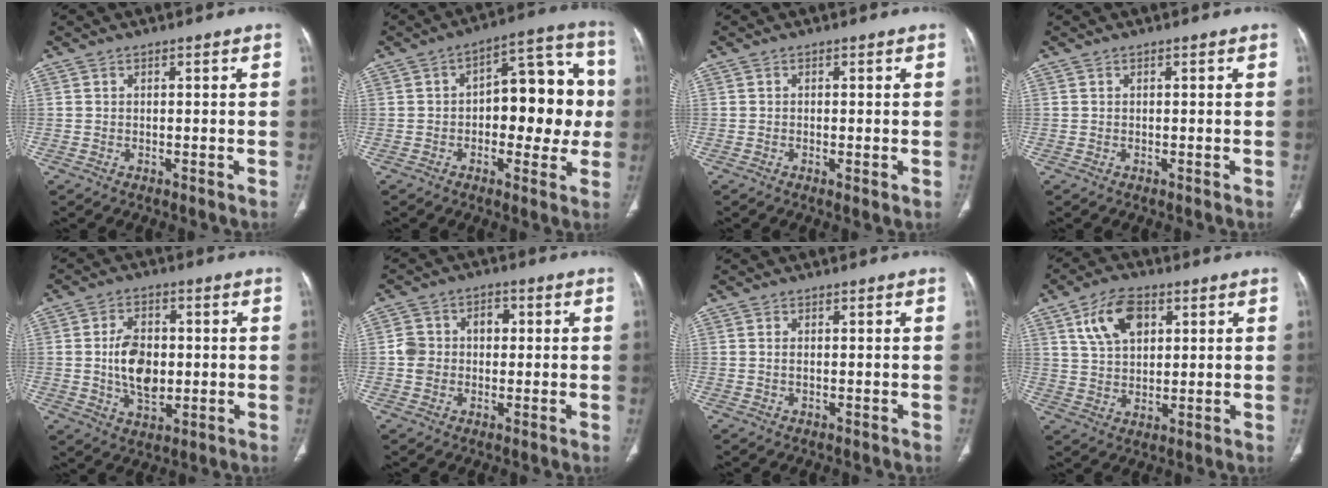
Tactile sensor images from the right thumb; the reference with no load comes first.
{"total": 16.5, "force": [-0.2, 9.0, 13.9], "torque": [-0.131, 0.041, -0.007]}
{"total": 1.1, "force": [-0.3, 0.2, 1.0], "torque": [-0.024, -0.005, -0.006]}
{"total": 0.0}
{"total": 9.8, "force": [-0.1, 6.3, 7.6], "torque": [-0.115, 0.000, 0.001]}
{"total": 6.6, "force": [0.2, 5.6, 3.5], "torque": [-0.044, 0.024, 0.000]}
{"total": 0.9, "force": [0.1, 0.4, 0.8], "torque": [-0.021, 0.002, 0.004]}
{"total": 10.1, "force": [4.3, 6.1, 6.8], "torque": [-0.105, -0.010, 0.080]}